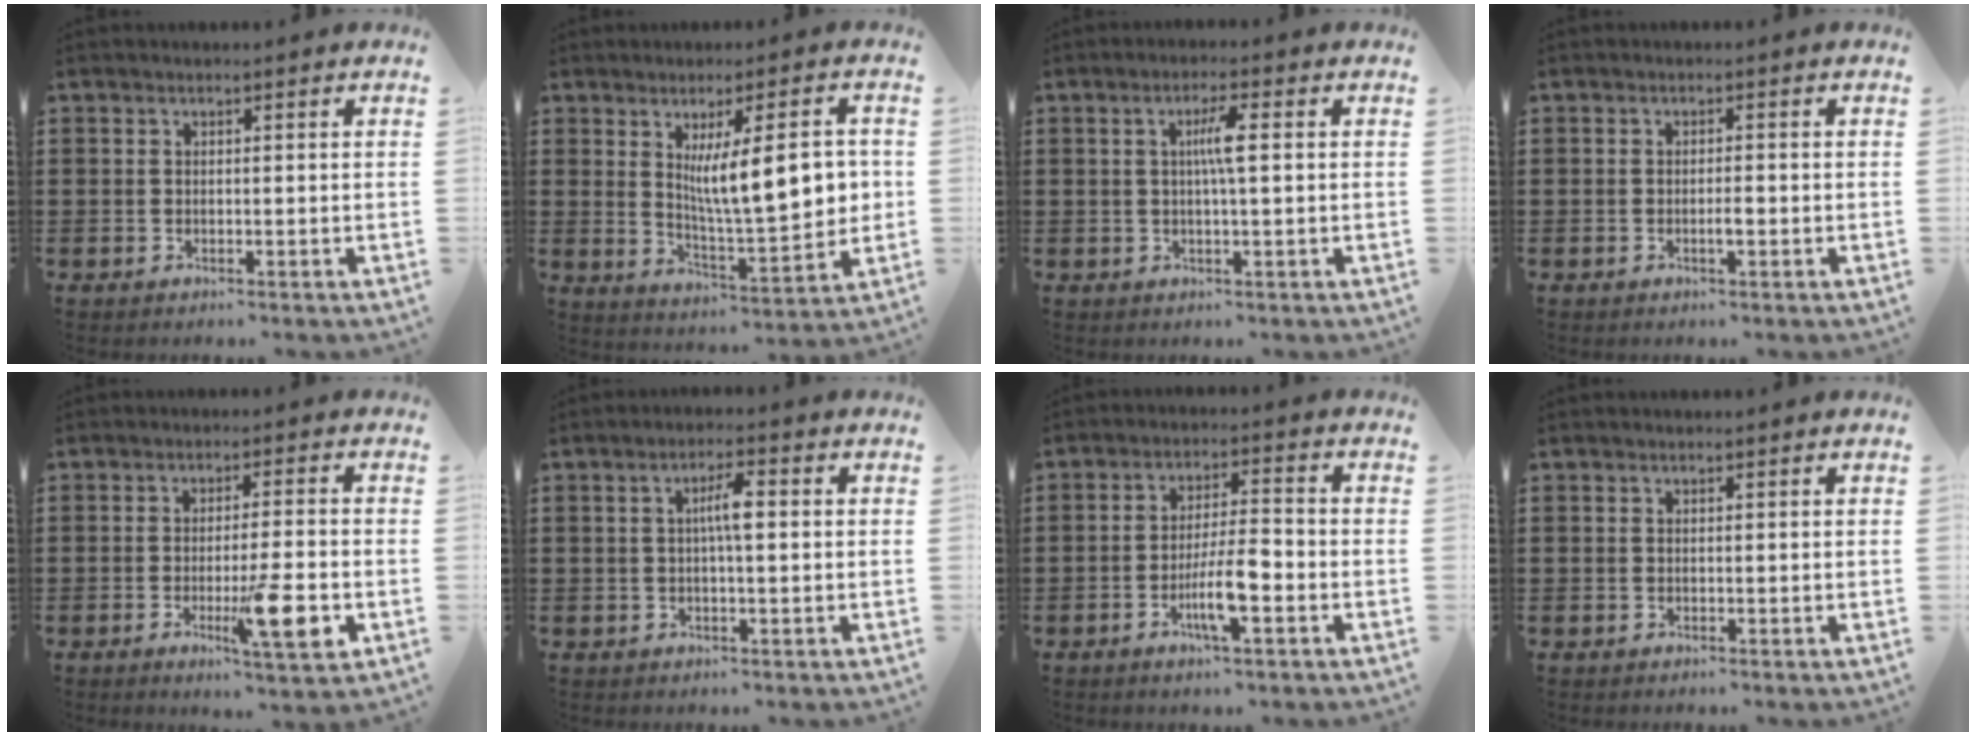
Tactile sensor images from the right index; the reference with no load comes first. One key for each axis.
{"total": 11.6, "fx": 2.1, "fy": 2.9, "fz": 11.0, "tx": -0.176, "ty": -0.003, "tz": 0.032}
{"total": 3.8, "fx": 0.4, "fy": 0.3, "fz": 3.8, "tx": -0.073, "ty": -0.002, "tz": 0.002}
{"total": 1.5, "fx": -0.5, "fy": 0.3, "fz": 1.4, "tx": -0.026, "ty": -0.001, "tz": -0.009}
{"total": 9.2, "fx": -3.0, "fy": 1.3, "fz": 8.6, "tx": -0.141, "ty": -0.015, "tz": -0.049}
{"total": 4.0, "fx": 0.2, "fy": 0.8, "fz": 3.9, "tx": -0.074, "ty": 0.003, "tz": 0.000}
{"total": 7.0, "fx": -2.6, "fy": 1.4, "fz": 6.3, "tx": -0.124, "ty": -0.007, "tz": -0.052}
{"total": 0.0}